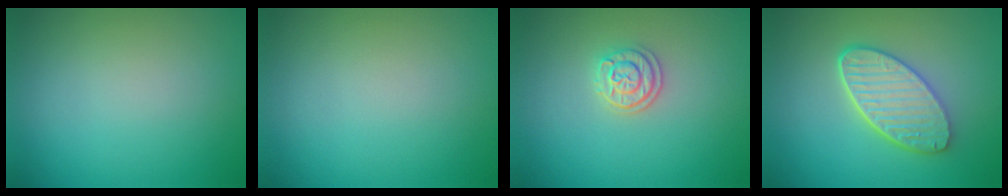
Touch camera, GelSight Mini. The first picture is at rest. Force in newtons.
{"total": 0.0}
{"total": 2.2, "press": 2.1, "slide": 0.9}
{"total": 5.6, "press": 4.3, "slide": 3.5}